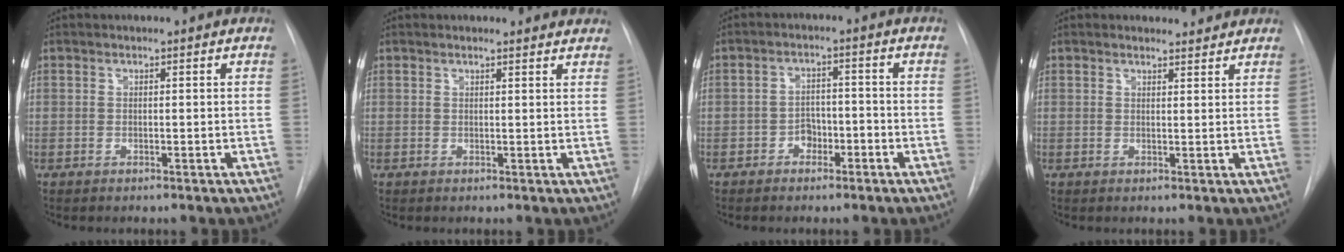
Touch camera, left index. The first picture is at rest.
{"total": 3.4, "force": [3.3, 0.6, 0.5], "torque": [-0.006, -0.006, 0.018]}
{"total": 3.8, "force": [-2.9, 2.1, 1.4], "torque": [-0.016, 0.004, -0.045]}
{"total": 1.9, "force": [1.8, 0.8, -0.1], "torque": [-0.002, -0.004, 0.014]}